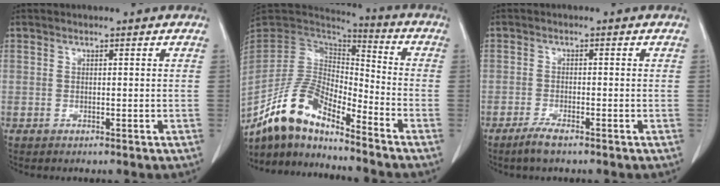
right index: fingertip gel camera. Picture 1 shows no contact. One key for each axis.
{"total": 13.4, "fx": -11.3, "fy": 3.3, "fz": 6.5, "tx": -0.130, "ty": 0.017, "tz": -0.215}
{"total": 2.8, "fx": -2.1, "fy": 0.2, "fz": 1.8, "tx": -0.041, "ty": -0.004, "tz": -0.042}